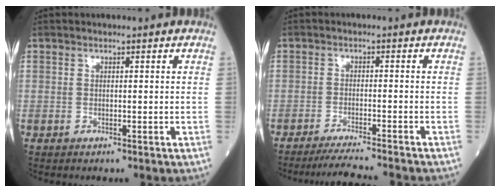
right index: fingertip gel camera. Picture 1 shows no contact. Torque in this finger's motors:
{"motor_torque": [-0.01, -0.21, 0.19, 0.05]}